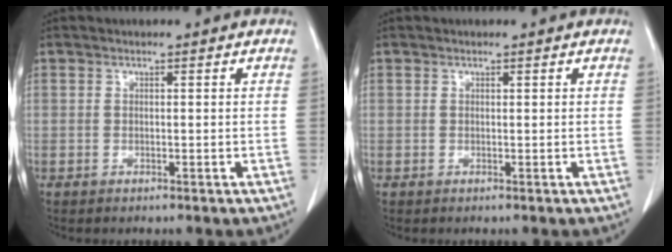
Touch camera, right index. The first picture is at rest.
{"total": 0.0}